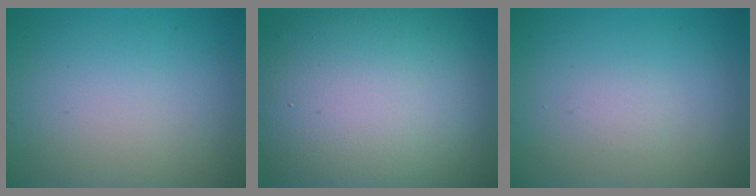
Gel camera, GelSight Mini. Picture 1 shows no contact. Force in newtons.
{"total": 16.4, "press": 16.4, "slide": 1.0}
{"total": 0.6, "press": 0.6, "slide": 0.0}